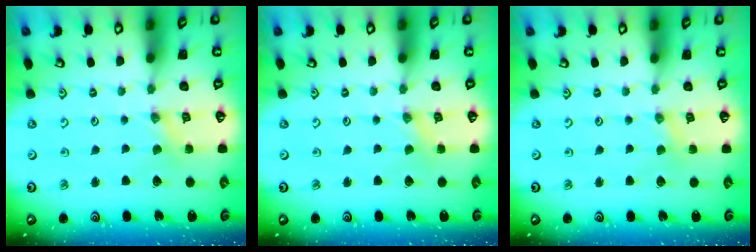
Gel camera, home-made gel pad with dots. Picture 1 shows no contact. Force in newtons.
{"total": 0.0}
{"total": 0.8, "press": 0.8, "slide": 0.1}